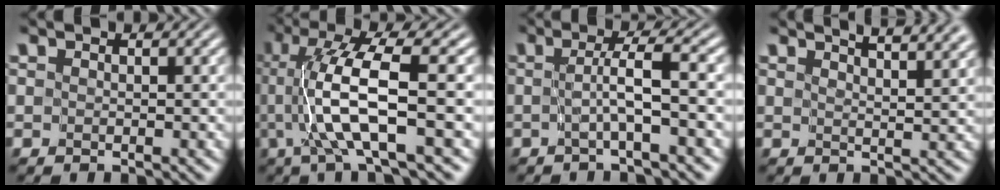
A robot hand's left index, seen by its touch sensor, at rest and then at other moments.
{"total": 7.5, "force": [-0.3, 1.3, 7.4], "torque": [-0.134, 0.007, -0.003]}
{"total": 3.0, "force": [-0.6, -0.1, 2.9], "torque": [-0.051, 0.002, -0.013]}
{"total": 7.4, "force": [5.7, 2.1, 4.1], "torque": [-0.021, 0.027, 0.043]}